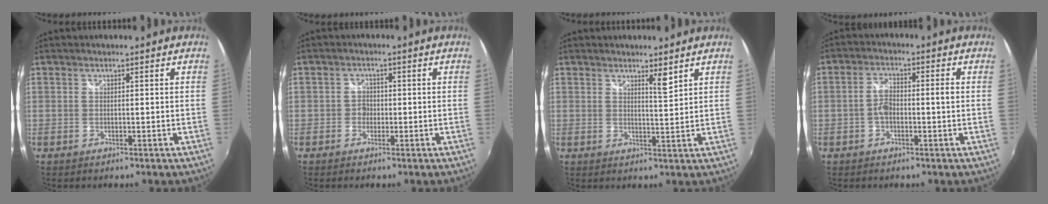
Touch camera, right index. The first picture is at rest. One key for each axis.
{"total": 2.3, "fx": -0.8, "fy": 2.1, "fz": 0.5, "tx": -0.008, "ty": 0.003, "tz": -0.017}
{"total": 2.7, "fx": 1.9, "fy": 0.0, "fz": 1.9, "tx": -0.030, "ty": -0.002, "tz": 0.029}
{"total": 4.5, "fx": -0.8, "fy": 1.8, "fz": 4.0, "tx": -0.078, "ty": 0.010, "tz": -0.015}